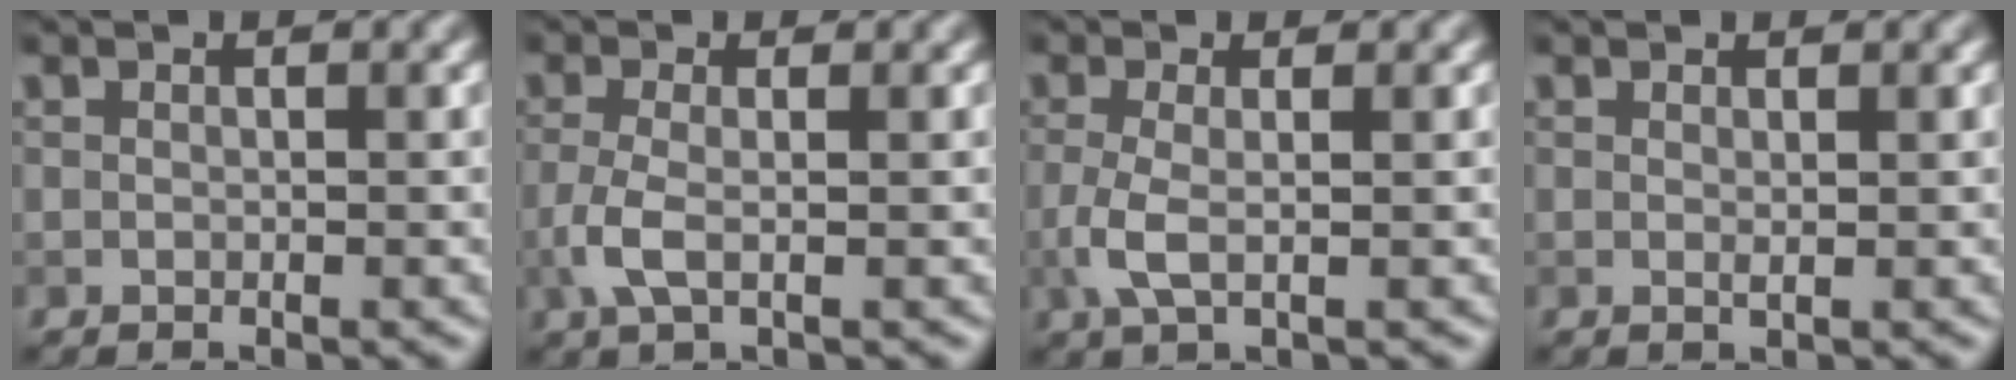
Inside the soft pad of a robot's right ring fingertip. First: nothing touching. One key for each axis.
{"total": 2.6, "fx": -0.7, "fy": 0.8, "fz": 2.4, "tx": -0.060, "ty": -0.001, "tz": -0.020}
{"total": 2.6, "fx": -0.4, "fy": 0.8, "fz": 2.5, "tx": -0.061, "ty": -0.004, "tz": -0.013}
{"total": 0.5, "fx": 0.3, "fy": 0.0, "fz": 0.4, "tx": -0.007, "ty": -0.001, "tz": 0.004}